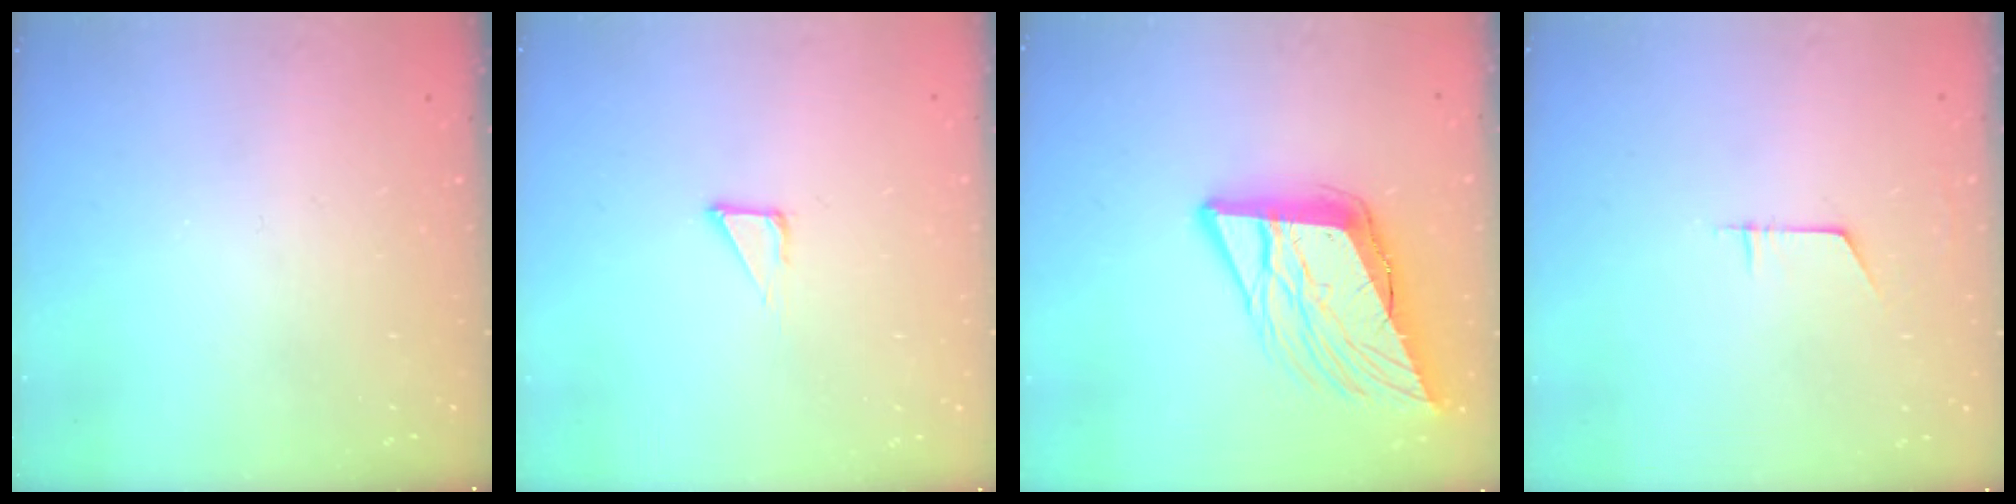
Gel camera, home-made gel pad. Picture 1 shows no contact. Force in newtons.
{"total": 3.5, "press": 3.5, "slide": 0.2}
{"total": 15.3, "press": 15.1, "slide": 2.7}
{"total": 5.7, "press": 5.7, "slide": 0.5}